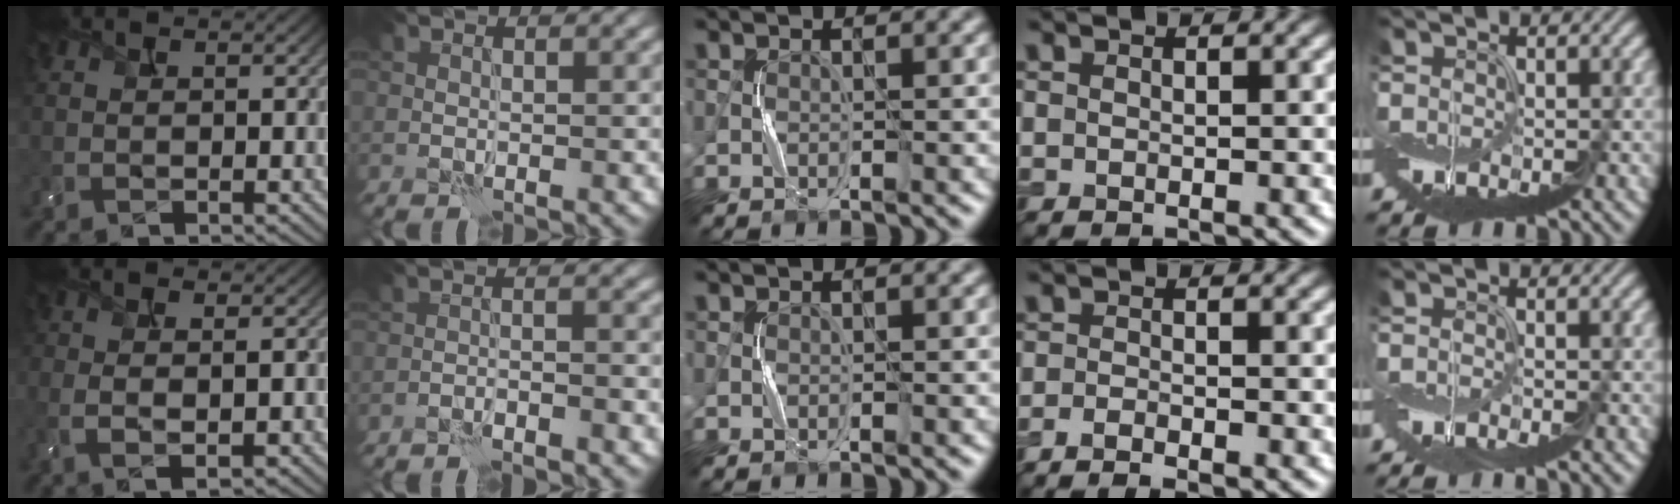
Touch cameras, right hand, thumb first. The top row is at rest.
{"thumb": {"total": 4.6, "force": [-0.5, 2.0, 4.1], "torque": [-0.072, 0.002, -0.011]}, "index": {"total": 2.4, "force": [-2.0, 0.2, 1.3], "torque": [-0.025, 0.011, -0.041]}, "ring": {"total": 1.8, "force": [-1.2, 0.3, 1.2], "torque": [-0.023, -0.001, -0.027]}, "little": {"total": 1.7, "force": [-1.5, -0.1, 0.8], "torque": [-0.015, -0.005, -0.030]}}